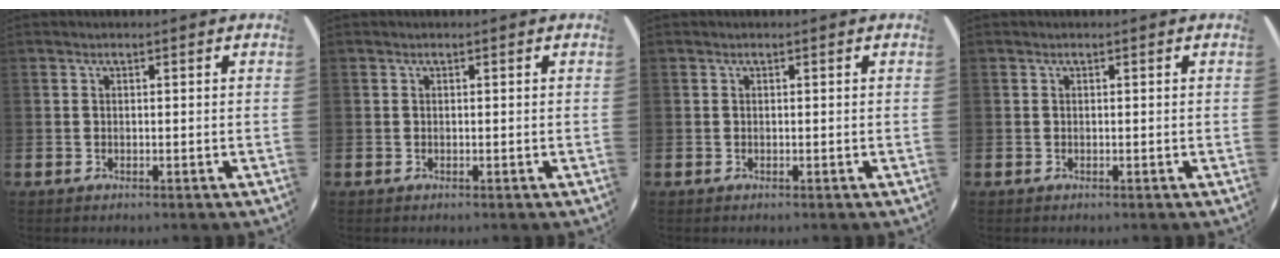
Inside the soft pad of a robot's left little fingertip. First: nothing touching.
{"total": 0.0}
{"total": 0.0}
{"total": 0.0}